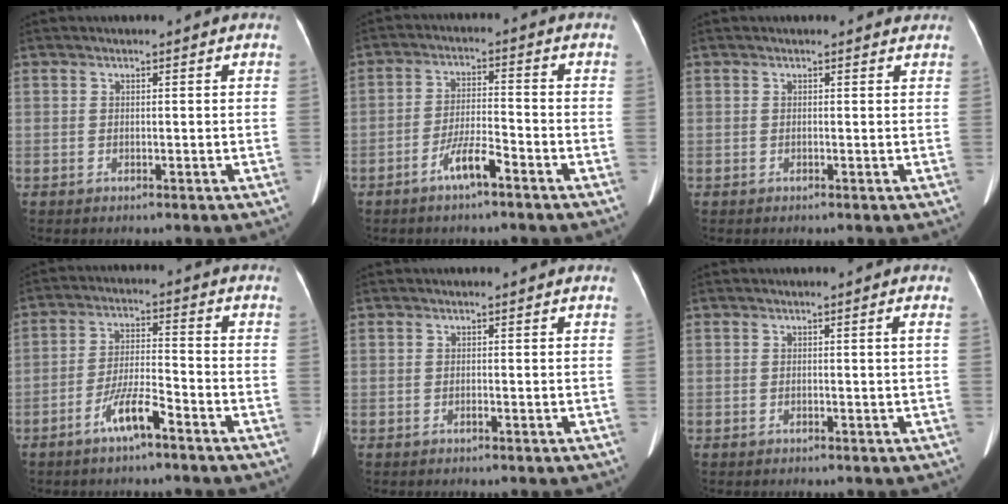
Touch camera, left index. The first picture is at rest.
{"total": 5.2, "force": [-3.4, 0.5, 4.0], "torque": [-0.082, -0.003, -0.063]}
{"total": 1.4, "force": [1.3, 0.5, 0.0], "torque": [-0.004, -0.004, 0.001]}
{"total": 6.4, "force": [-4.1, 0.6, 4.9], "torque": [-0.102, -0.002, -0.076]}
{"total": 0.0}
{"total": 0.7, "force": [0.1, -0.3, 0.6], "torque": [-0.008, -0.002, 0.003]}